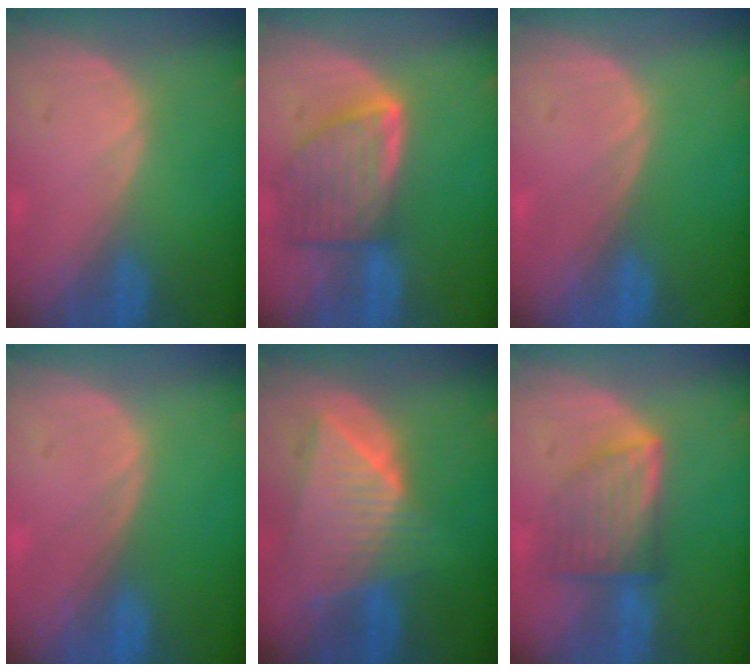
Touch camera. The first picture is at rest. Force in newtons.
{"total": 8.0, "press": 7.2, "slide": 3.5}
{"total": 0.0}
{"total": 0.0}
{"total": 9.1, "press": 8.0, "slide": 4.3}
{"total": 7.3, "press": 6.6, "slide": 3.2}